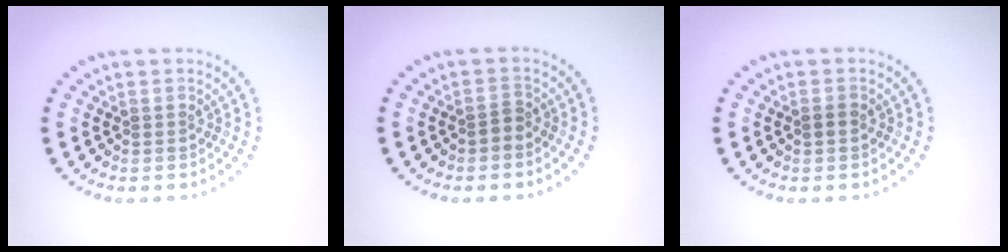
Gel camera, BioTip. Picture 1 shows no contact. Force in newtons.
{"total": 1.2, "press": 0.9, "slide": 0.9}
{"total": 0.7, "press": 0.7, "slide": 0.1}